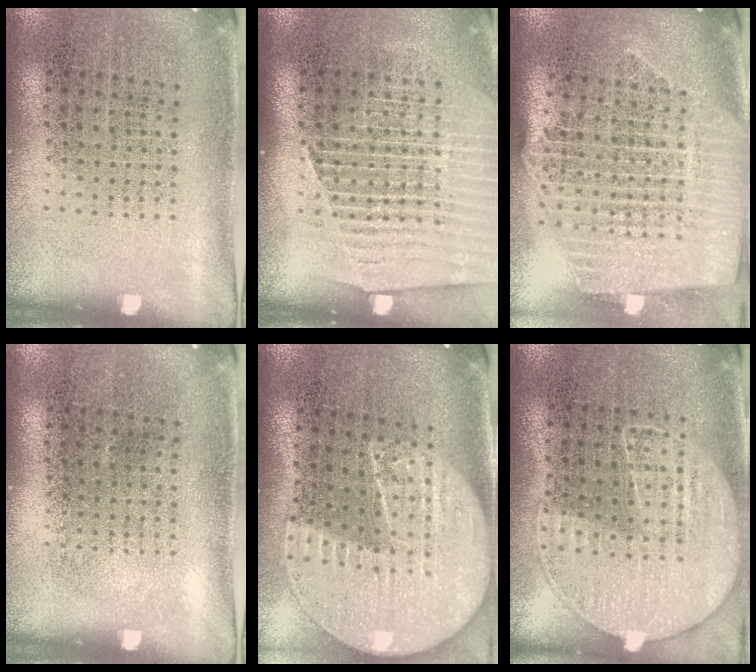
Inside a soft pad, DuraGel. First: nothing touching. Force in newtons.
{"total": 1.4, "press": 1.3, "slide": 0.5}
{"total": 2.5, "press": 2.1, "slide": 1.3}
{"total": 0.0}
{"total": 2.3, "press": 2.0, "slide": 1.1}
{"total": 1.1, "press": 1.0, "slide": 0.6}